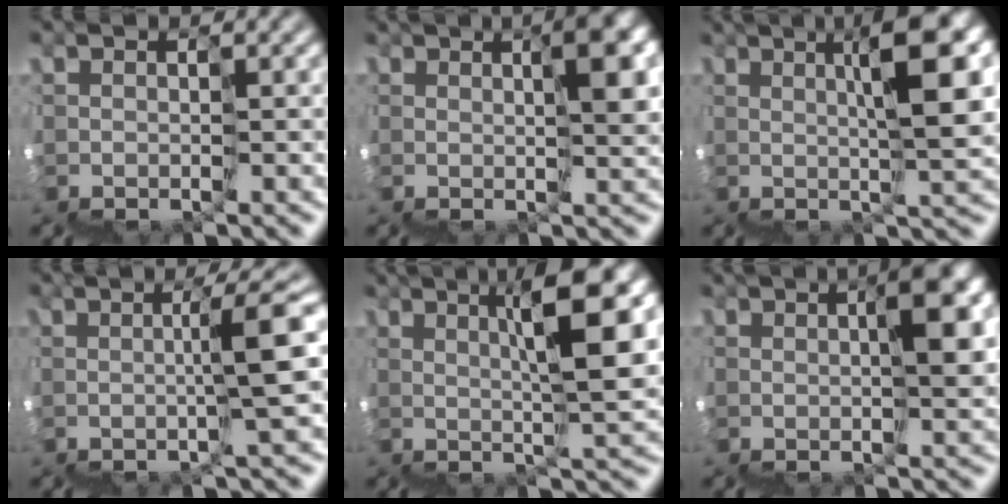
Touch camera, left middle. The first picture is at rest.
{"total": 7.2, "force": [3.6, 1.6, 6.0], "torque": [-0.096, 0.019, 0.071]}
{"total": 7.7, "force": [3.2, 0.8, 7.0], "torque": [-0.099, 0.031, 0.057]}
{"total": 5.1, "force": [0.8, -0.4, 5.0], "torque": [-0.047, 0.021, 0.003]}
{"total": 7.1, "force": [3.3, 0.0, 6.3], "torque": [-0.081, 0.032, 0.055]}
{"total": 6.3, "force": [2.7, 1.6, 5.4], "torque": [-0.091, 0.025, 0.047]}